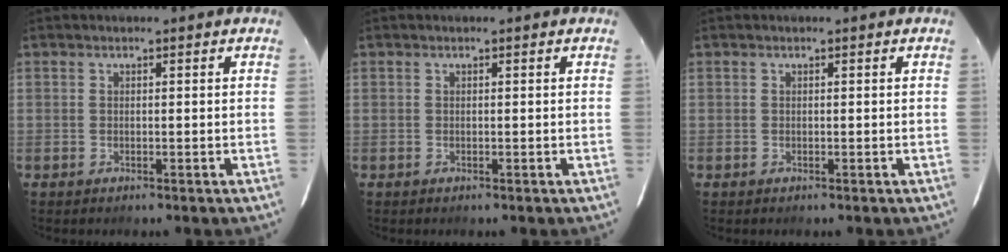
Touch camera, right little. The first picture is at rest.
{"total": 0.0}
{"total": 0.0}